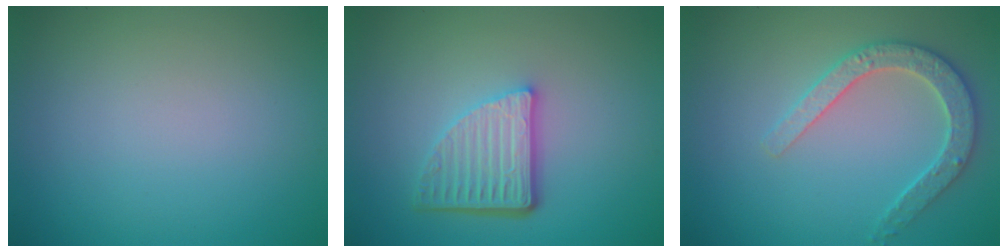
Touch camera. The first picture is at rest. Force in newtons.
{"total": 4.9, "press": 3.6, "slide": 3.4}
{"total": 3.3, "press": 3.2, "slide": 0.8}